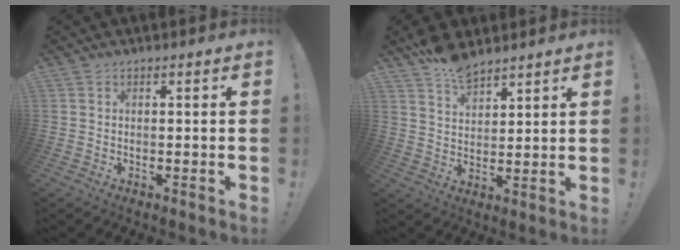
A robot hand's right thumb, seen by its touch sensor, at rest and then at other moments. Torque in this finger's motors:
{"motor_torque": [0.07, 1.58, 0.03, 0.10, 0.01]}